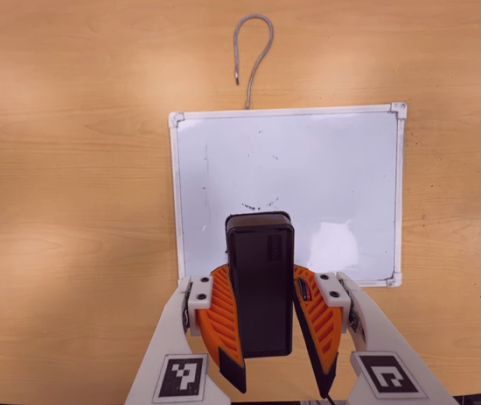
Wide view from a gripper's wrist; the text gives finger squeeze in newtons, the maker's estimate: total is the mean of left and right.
{"total": 11.5, "left": 10.9, "right": 12.1}